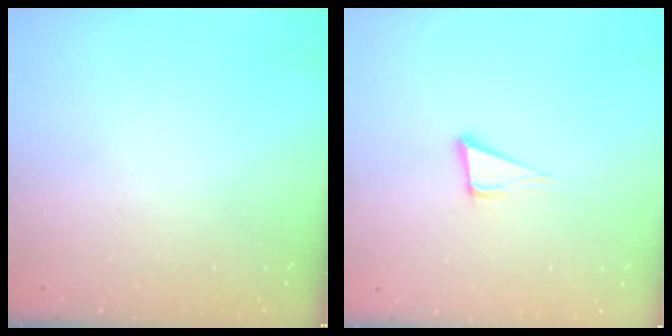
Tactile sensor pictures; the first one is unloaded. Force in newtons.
{"total": 5.4, "press": 4.4, "slide": 3.1}